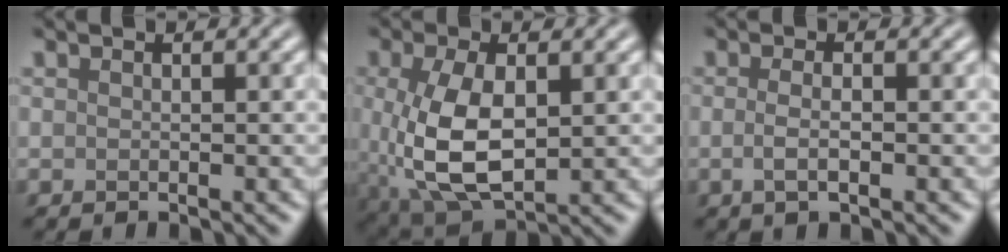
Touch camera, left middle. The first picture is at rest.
{"total": 7.7, "force": [-0.1, 4.0, 6.6], "torque": [-0.158, -0.012, 0.007]}
{"total": 1.9, "force": [-0.4, 0.6, 1.7], "torque": [-0.037, -0.004, -0.012]}